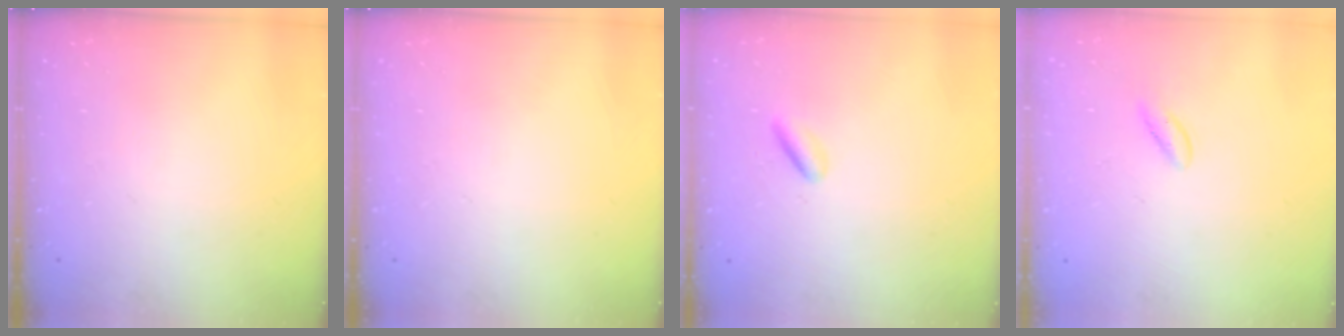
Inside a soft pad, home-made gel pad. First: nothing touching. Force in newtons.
{"total": 0.0}
{"total": 2.5, "press": 2.4, "slide": 0.7}
{"total": 0.6, "press": 0.5, "slide": 0.4}